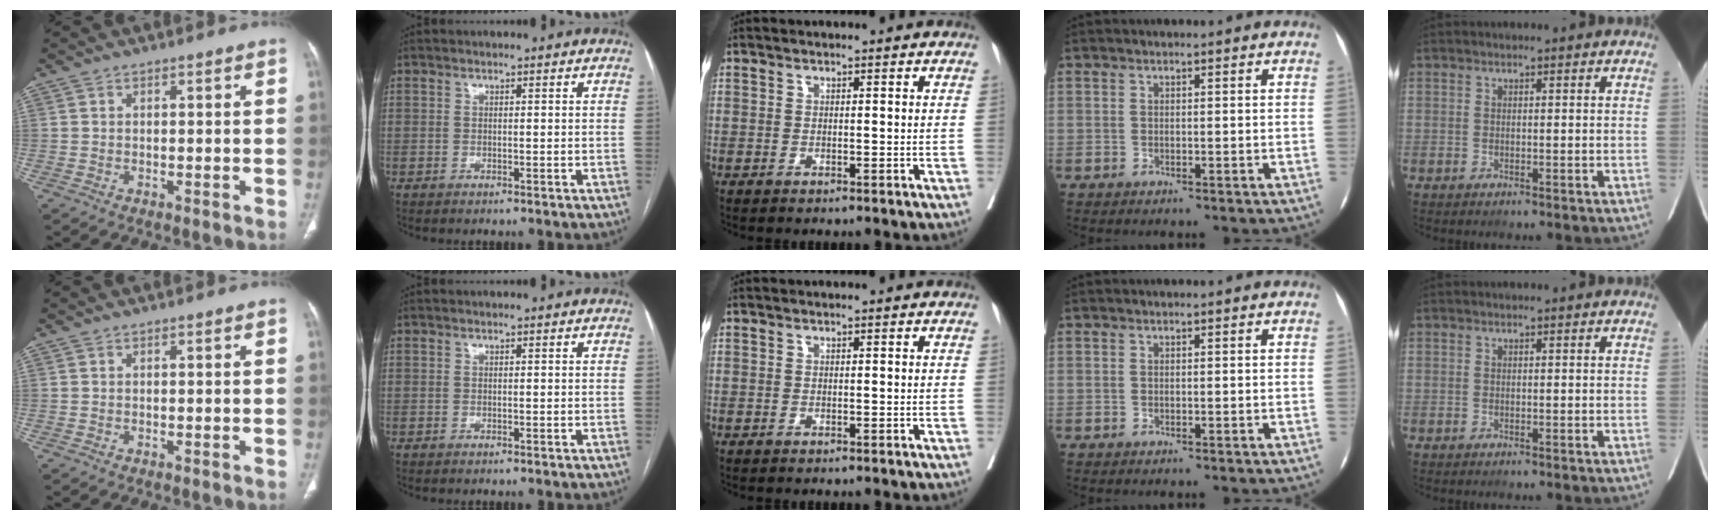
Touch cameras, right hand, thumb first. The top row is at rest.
{}